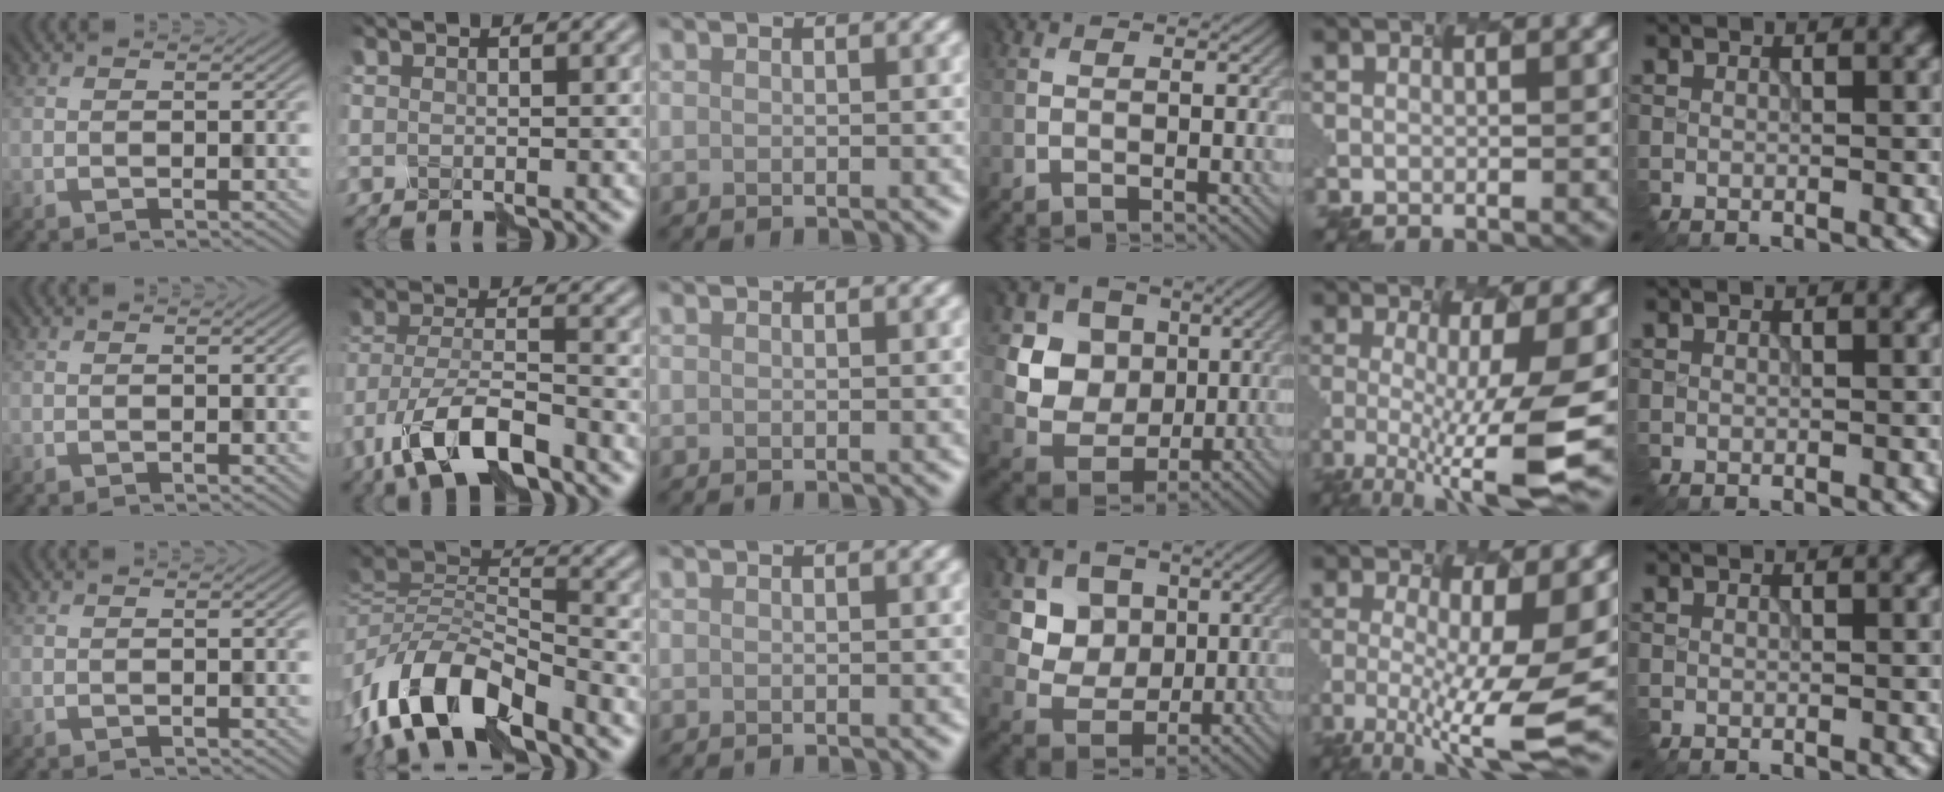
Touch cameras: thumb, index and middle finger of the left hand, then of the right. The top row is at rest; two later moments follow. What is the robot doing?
{"motion": "disassemble", "object": "puzzle pieces"}